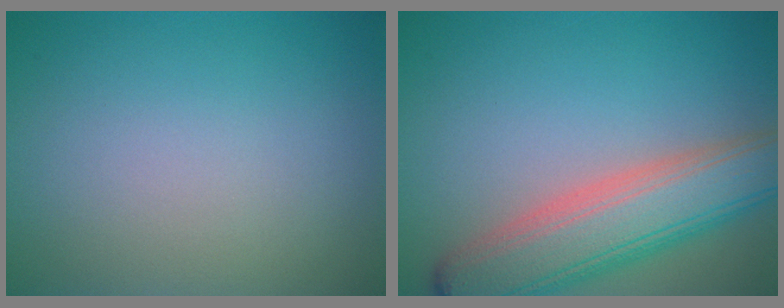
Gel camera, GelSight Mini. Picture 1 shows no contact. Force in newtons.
{"total": 7.9, "press": 7.9, "slide": 0.6}